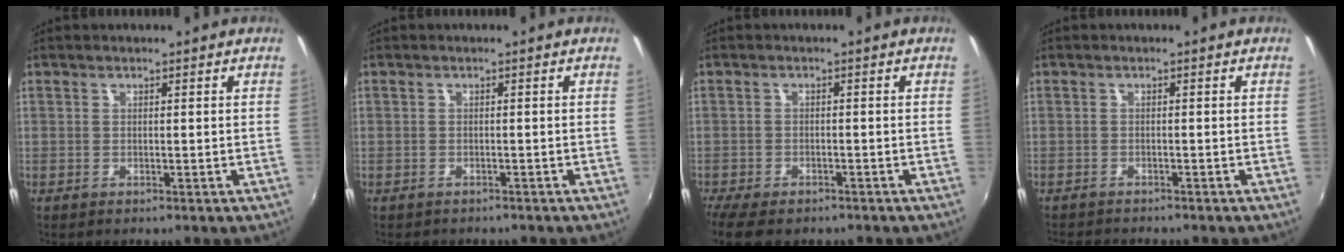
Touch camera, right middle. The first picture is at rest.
{"total": 1.6, "force": [-1.2, 1.0, 0.1], "torque": [-0.009, -0.002, -0.019]}
{"total": 8.8, "force": [-6.9, 3.4, 4.3], "torque": [-0.110, -0.036, -0.120]}
{"total": 4.2, "force": [-4.0, 0.6, 1.1], "torque": [-0.032, -0.018, -0.068]}